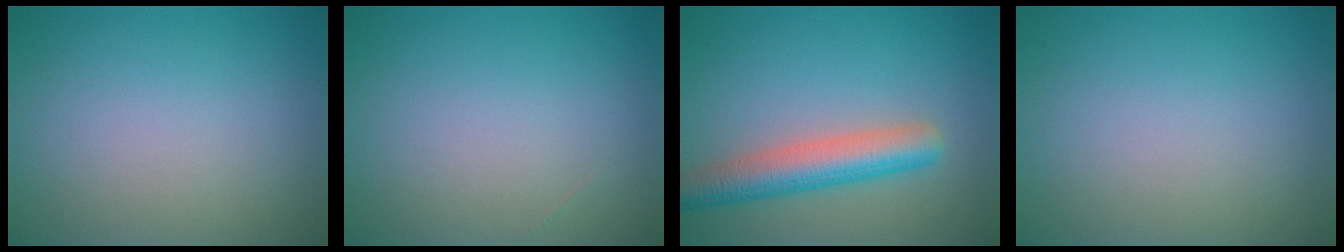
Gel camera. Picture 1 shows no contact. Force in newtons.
{"total": 0.0}
{"total": 5.3, "press": 5.3, "slide": 0.2}
{"total": 0.0}